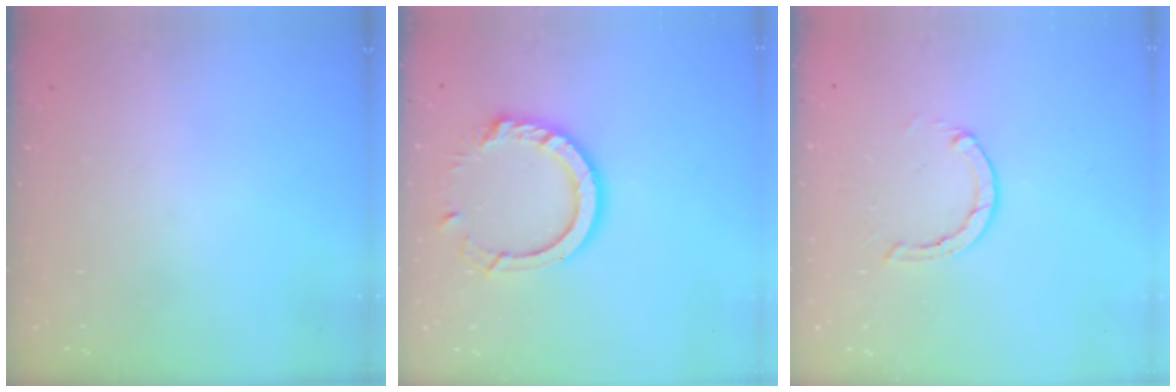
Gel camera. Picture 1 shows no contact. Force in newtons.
{"total": 12.5, "press": 12.5, "slide": 1.0}
{"total": 2.8, "press": 2.7, "slide": 0.4}